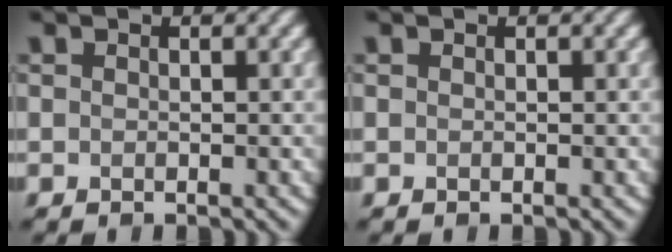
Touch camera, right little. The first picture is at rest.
{"total": 0.0}